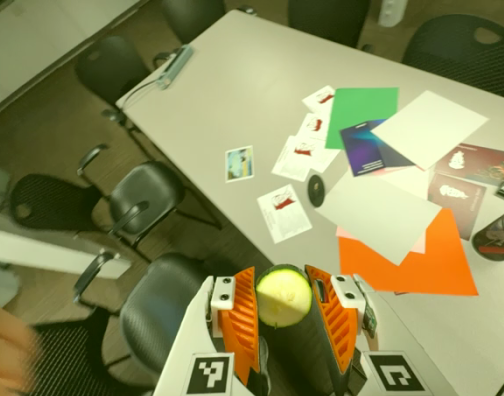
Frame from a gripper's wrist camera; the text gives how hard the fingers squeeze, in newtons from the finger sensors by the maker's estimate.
{"total": 11.2, "left": 11.2, "right": 11.2}